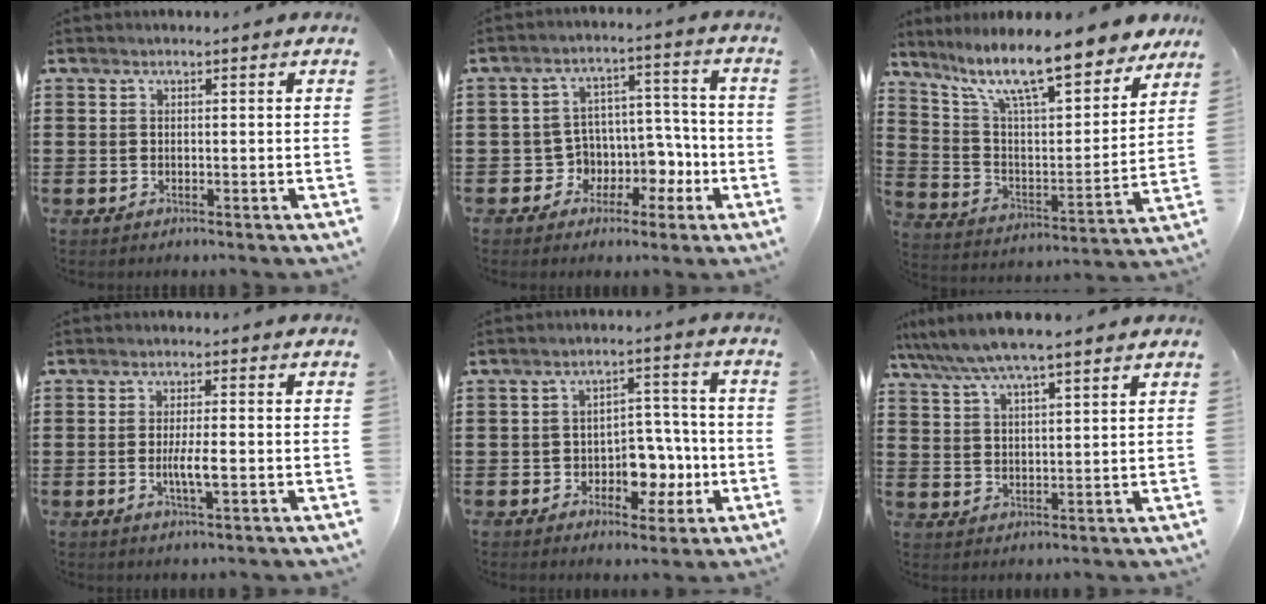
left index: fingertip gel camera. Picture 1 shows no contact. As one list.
[{"total": 6.6, "force": [-1.5, 6.2, 1.9], "torque": [-0.054, 0.004, -0.018]}, {"total": 13.0, "force": [10.6, 1.8, 7.3], "torque": [-0.164, -0.065, 0.180]}, {"total": 4.0, "force": [-0.6, 0.6, 3.9], "torque": [-0.074, -0.004, -0.013]}, {"total": 6.5, "force": [-2.0, 4.7, 4.0], "torque": [-0.059, 0.011, -0.038]}, {"total": 6.5, "force": [5.5, 0.7, 3.4], "torque": [-0.082, -0.019, 0.097]}]